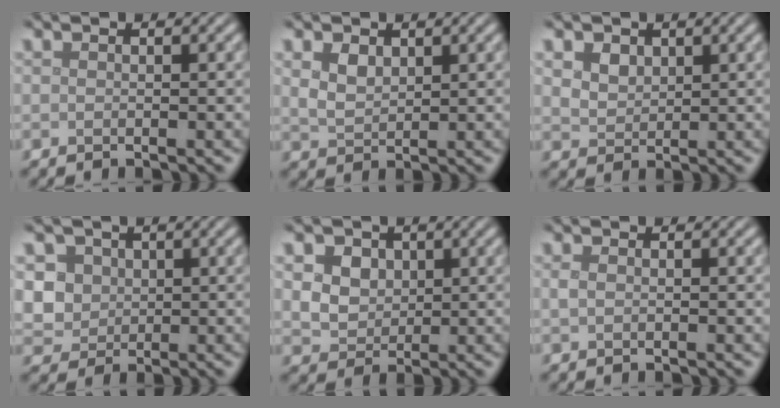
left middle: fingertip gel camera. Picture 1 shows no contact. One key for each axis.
{"total": 2.0, "fx": 1.1, "fy": 1.2, "fz": 1.1, "tx": -0.027, "ty": -0.003, "tz": 0.027}
{"total": 2.5, "fx": 1.5, "fy": 1.7, "fz": 1.2, "tx": -0.028, "ty": 0.002, "tz": 0.031}
{"total": 5.3, "fx": 1.4, "fy": 4.6, "fz": 2.1, "tx": -0.048, "ty": 0.014, "tz": 0.023}
{"total": 7.9, "fx": 3.4, "fy": 5.9, "fz": 3.9, "tx": -0.076, "ty": 0.027, "tz": 0.039}
{"total": 0.6, "fx": 0.1, "fy": 0.4, "fz": 0.5, "tx": -0.013, "ty": 0.000, "tz": 0.001}